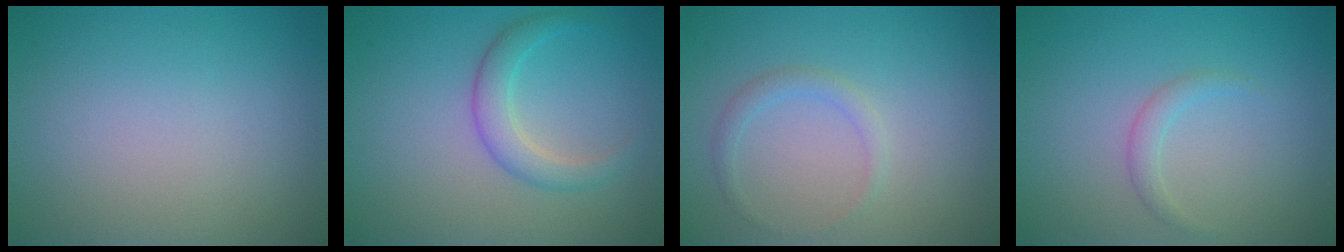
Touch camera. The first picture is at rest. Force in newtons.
{"total": 2.6, "press": 2.6, "slide": 0.1}
{"total": 1.3, "press": 1.3, "slide": 0.1}
{"total": 1.1, "press": 1.1, "slide": 0.1}